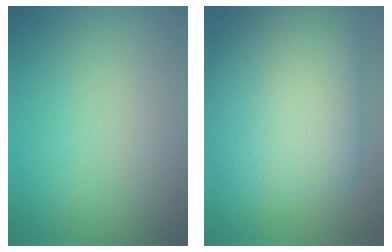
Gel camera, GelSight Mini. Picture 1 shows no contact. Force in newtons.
{"total": 9.9, "press": 9.9, "slide": 0.3}